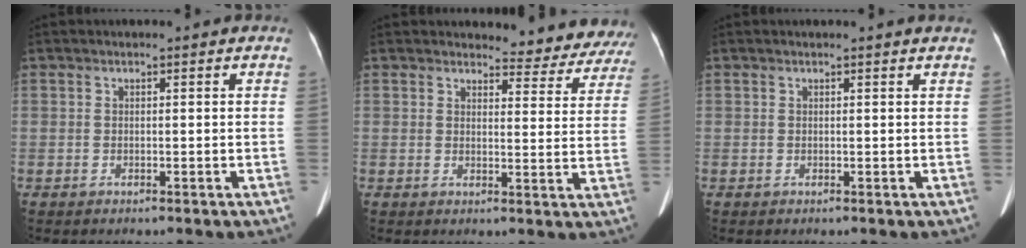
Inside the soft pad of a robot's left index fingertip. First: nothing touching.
{"total": 11.2, "force": [10.9, 2.7, 0.5], "torque": [0.028, -0.050, 0.090]}
{"total": 1.6, "force": [1.5, -0.3, 0.5], "torque": [-0.014, 0.002, 0.015]}